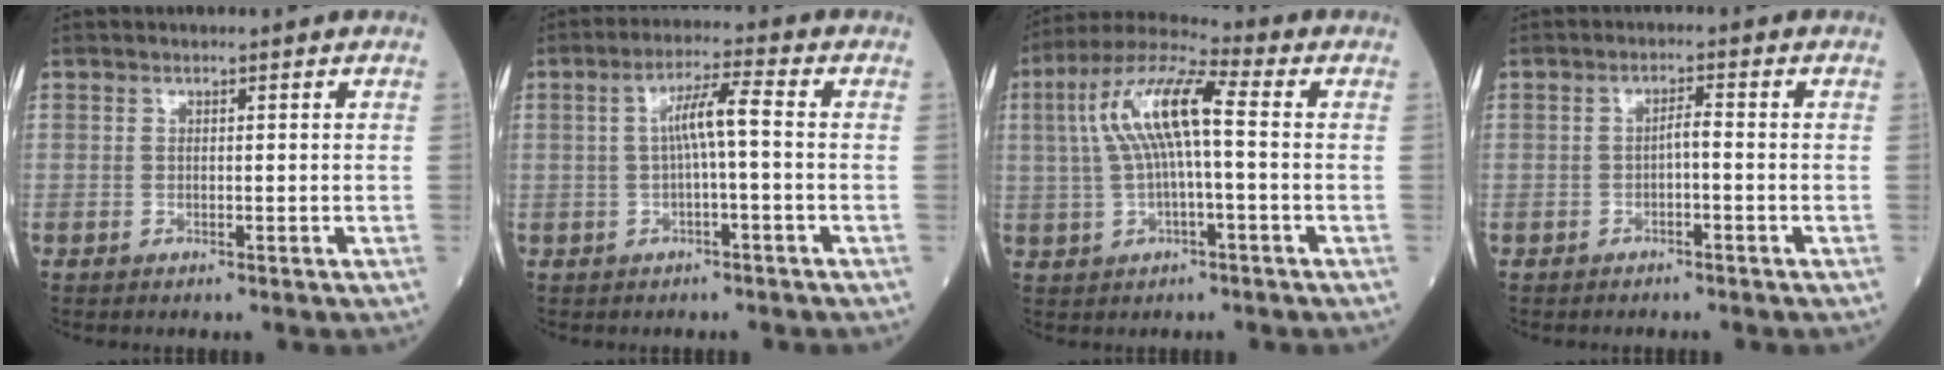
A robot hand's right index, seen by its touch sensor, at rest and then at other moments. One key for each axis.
{"total": 5.1, "fx": -0.1, "fy": 0.2, "fz": 5.1, "tx": -0.088, "ty": 0.017, "tz": 0.000}
{"total": 11.2, "fx": 1.1, "fy": 2.0, "fz": 11.0, "tx": -0.221, "ty": 0.032, "tz": 0.017}
{"total": 1.7, "fx": -0.6, "fy": 0.3, "fz": 1.6, "tx": -0.024, "ty": 0.003, "tz": -0.012}